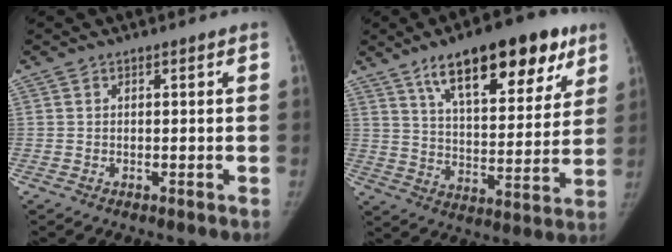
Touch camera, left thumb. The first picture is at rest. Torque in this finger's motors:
{"motor_torque": [1.36, 1.55, 1.40, -1.00, 0.32]}